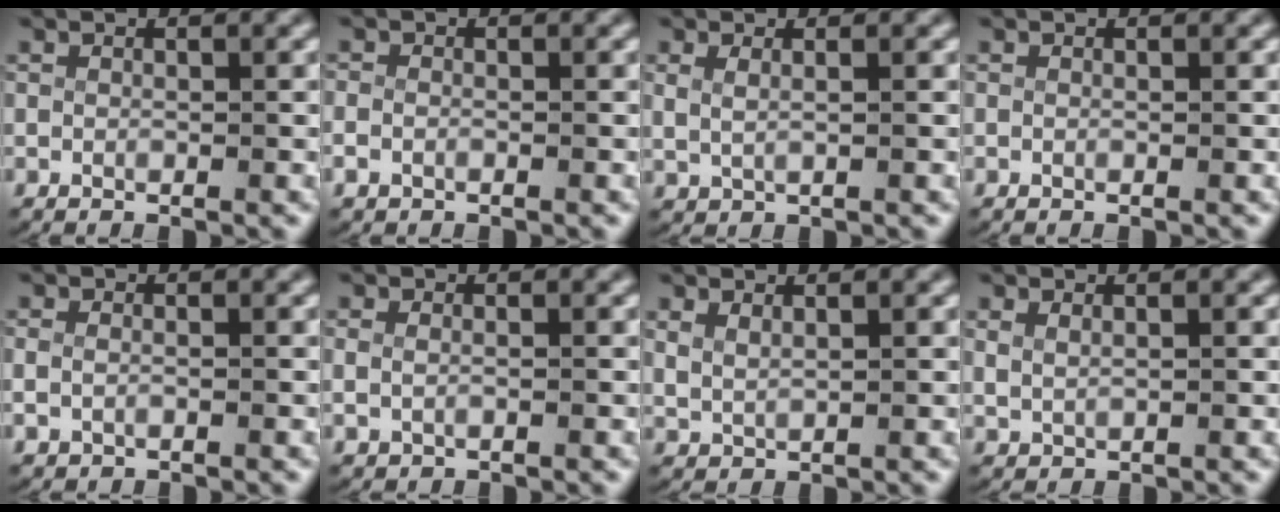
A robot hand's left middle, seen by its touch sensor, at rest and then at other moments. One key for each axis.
{"total": 1.6, "fx": -1.0, "fy": 1.2, "fz": 0.5, "tx": -0.026, "ty": -0.010, "tz": -0.013}
{"total": 1.3, "fx": 0.7, "fy": 0.5, "fz": 1.0, "tx": -0.027, "ty": -0.005, "tz": 0.021}
{"total": 0.0}
{"total": 1.5, "fx": -0.2, "fy": 1.2, "fz": 0.9, "tx": -0.035, "ty": -0.009, "tz": 0.005}
{"total": 1.3, "fx": 0.1, "fy": 0.9, "fz": 0.9, "tx": -0.031, "ty": -0.006, "tz": 0.009}
{"total": 1.5, "fx": 1.2, "fy": 0.7, "fz": 0.5, "tx": -0.018, "ty": -0.004, "tz": 0.033}
{"total": 1.0, "fx": 0.8, "fy": 0.4, "fz": 0.5, "tx": -0.015, "ty": -0.004, "tz": 0.025}